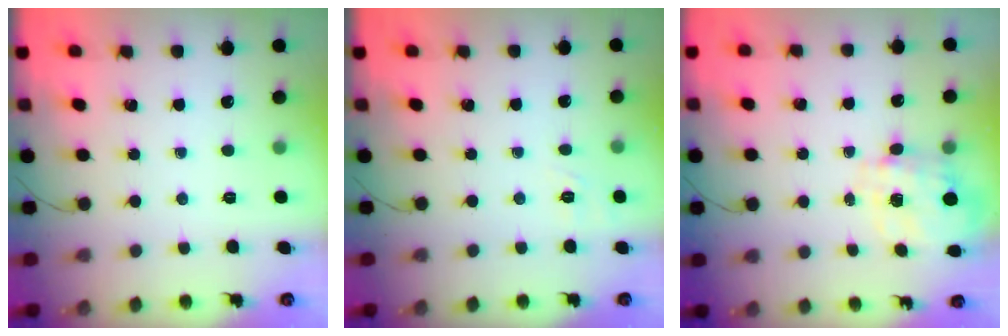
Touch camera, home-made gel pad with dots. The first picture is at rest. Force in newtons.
{"total": 1.9, "press": 0.0, "slide": 1.9}
{"total": 3.5, "press": 3.4, "slide": 1.0}